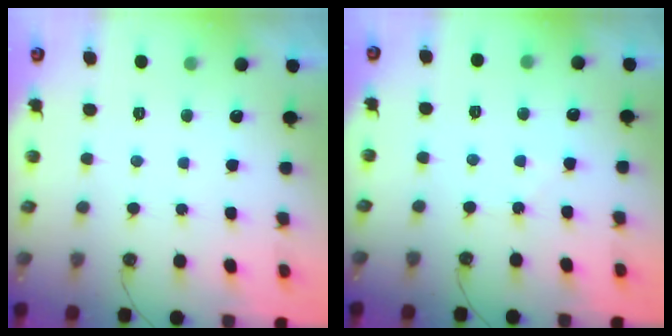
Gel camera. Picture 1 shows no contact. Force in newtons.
{"total": 4.4, "press": 4.3, "slide": 0.7}